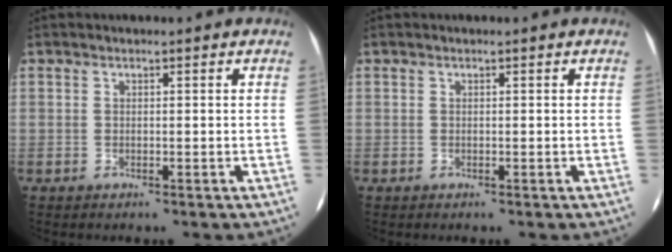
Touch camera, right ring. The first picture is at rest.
{"total": 0.0}